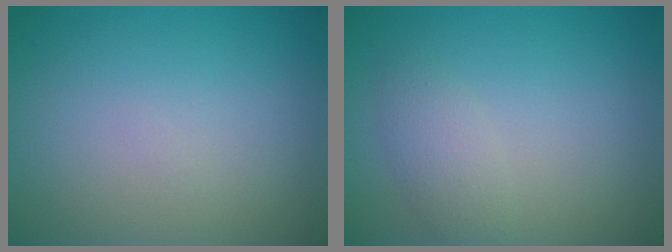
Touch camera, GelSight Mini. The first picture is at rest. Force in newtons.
{"total": 2.0, "press": 2.0, "slide": 0.0}